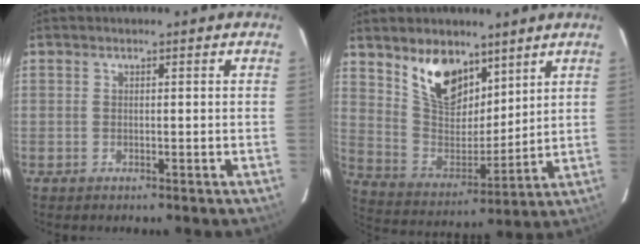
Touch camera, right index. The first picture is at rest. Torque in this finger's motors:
{"motor_torque": [0.49, 0.45, 0.24, 0.09]}